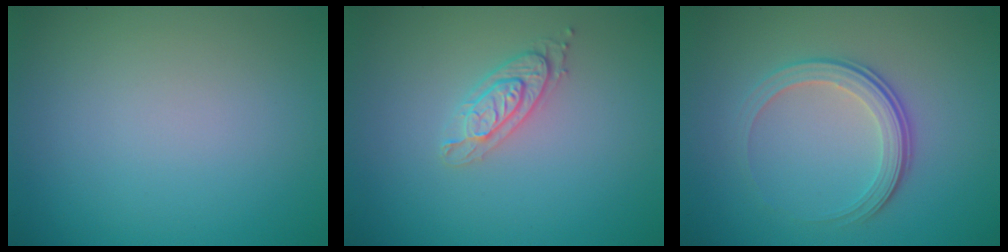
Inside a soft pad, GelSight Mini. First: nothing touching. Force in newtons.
{"total": 2.1, "press": 2.1, "slide": 0.3}
{"total": 3.5, "press": 2.6, "slide": 2.4}